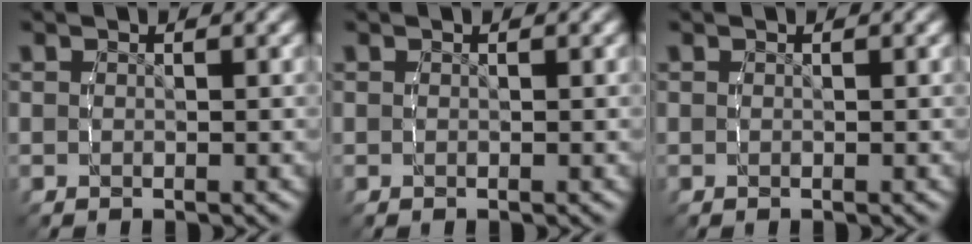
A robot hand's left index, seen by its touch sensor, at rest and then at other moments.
{"total": 0.0}
{"total": 0.0}